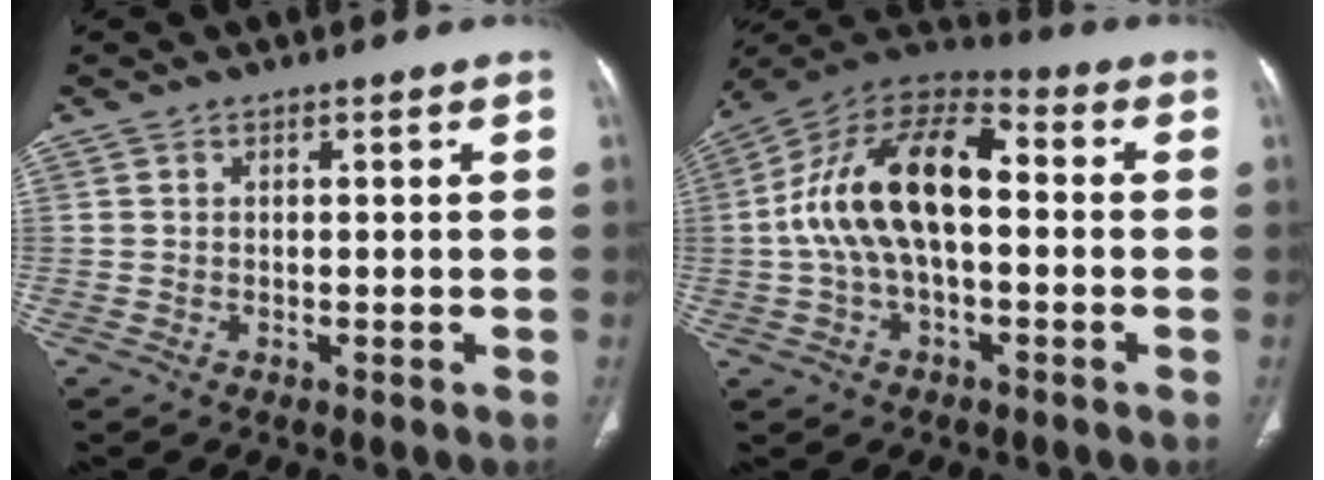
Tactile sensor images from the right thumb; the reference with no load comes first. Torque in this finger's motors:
{"motor_torque": [-0.25, 1.15, 1.78, -0.66, 0.24]}